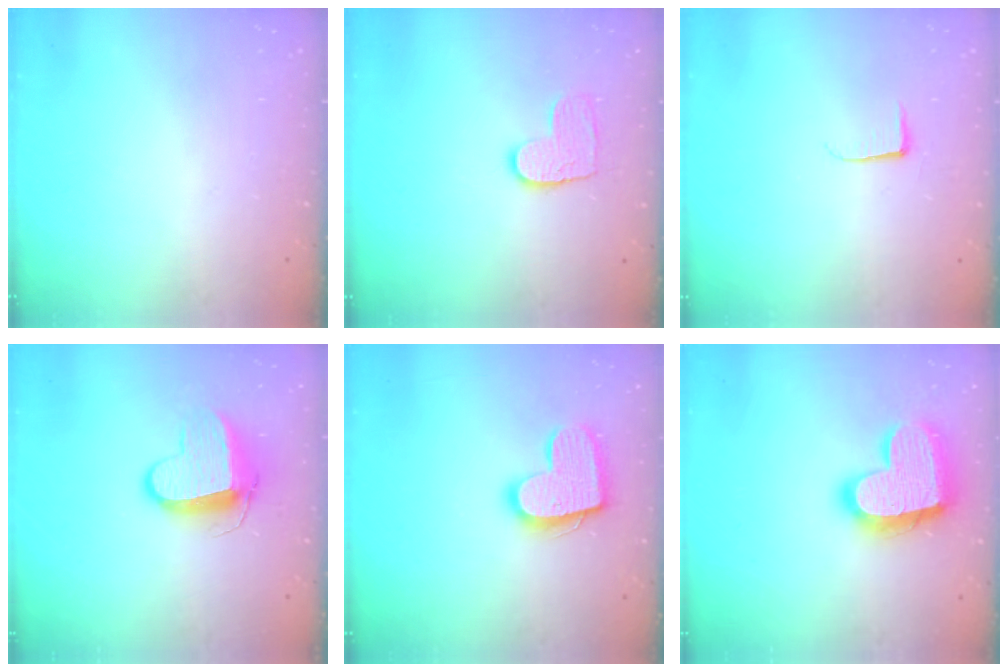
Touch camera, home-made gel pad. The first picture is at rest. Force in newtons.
{"total": 8.2, "press": 8.2, "slide": 0.5}
{"total": 4.0, "press": 4.0, "slide": 0.5}
{"total": 10.9, "press": 10.8, "slide": 0.6}
{"total": 14.9, "press": 14.9, "slide": 1.0}
{"total": 20.3, "press": 20.3, "slide": 1.4}